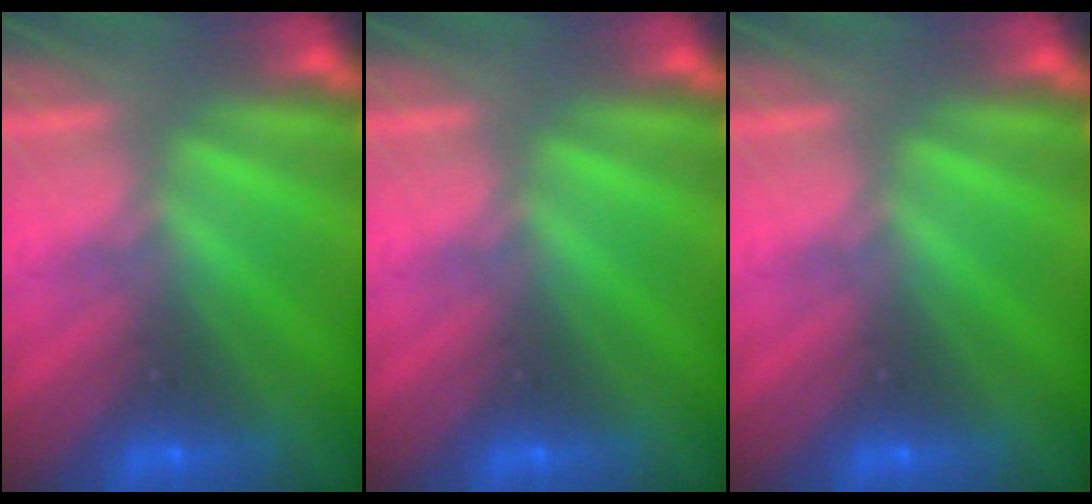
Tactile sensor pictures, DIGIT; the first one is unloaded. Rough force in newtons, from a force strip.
{"total": 0.0}
{"total": 0.0}